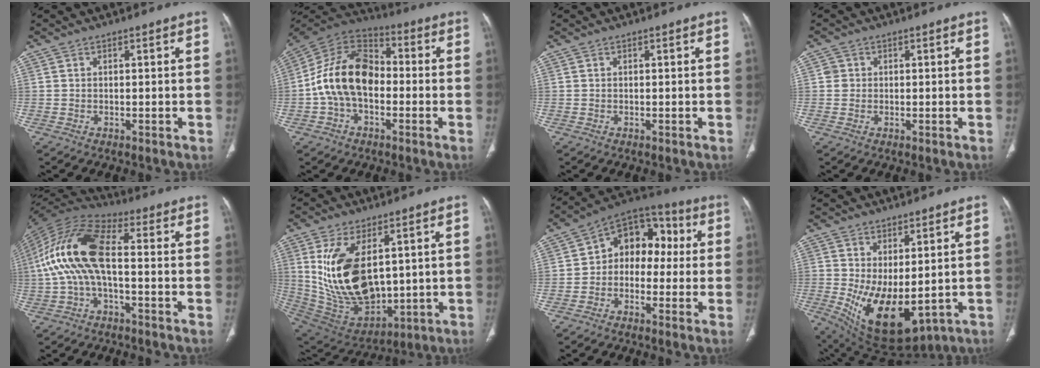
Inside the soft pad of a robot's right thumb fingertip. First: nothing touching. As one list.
[{"total": 15.8, "force": [-1.9, 10.4, 11.6], "torque": [-0.202, 0.042, -0.044]}, {"total": 0.0}, {"total": 1.8, "force": [0.3, 1.7, 0.3], "torque": [0.005, 0.004, 0.003]}, {"total": 15.3, "force": [-0.8, 6.8, 13.7], "torque": [-0.288, 0.040, -0.023]}, {"total": 19.4, "force": [3.8, 10.8, 15.7], "torque": [-0.280, -0.022, 0.103]}, {"total": 12.0, "force": [0.4, 8.9, 8.1], "torque": [-0.069, 0.045, -0.013]}, {"total": 13.2, "force": [-1.0, 6.5, 11.4], "torque": [-0.185, -0.023, 0.016]}]